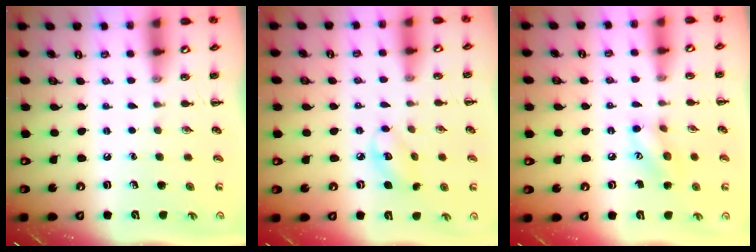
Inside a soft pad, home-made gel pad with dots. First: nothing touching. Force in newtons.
{"total": 5.9, "press": 5.8, "slide": 0.9}
{"total": 8.6, "press": 8.6, "slide": 0.4}